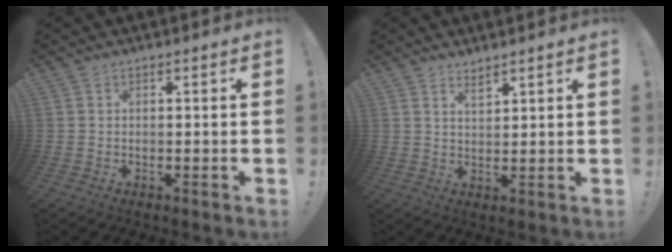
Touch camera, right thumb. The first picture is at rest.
{"total": 3.0, "force": [2.6, 0.7, 1.2], "torque": [-0.014, -0.021, 0.045]}